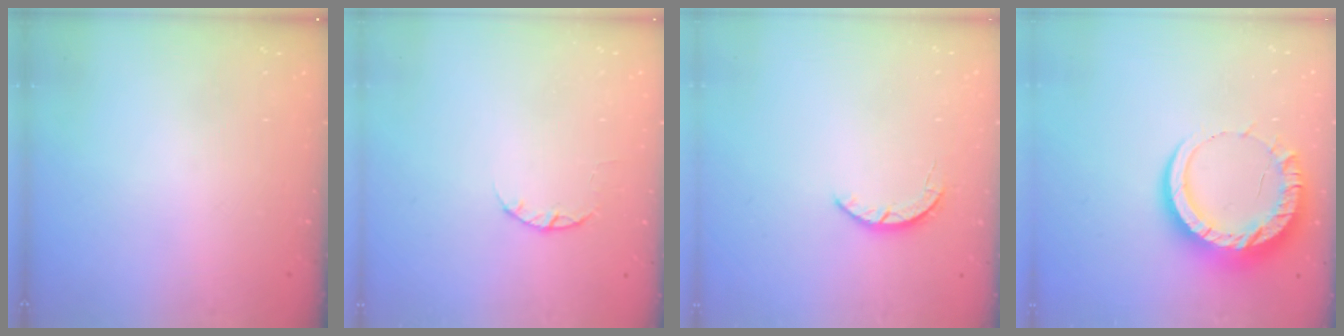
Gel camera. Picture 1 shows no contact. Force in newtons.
{"total": 2.4, "press": 2.4, "slide": 0.4}
{"total": 2.2, "press": 2.2, "slide": 0.4}
{"total": 14.8, "press": 14.8, "slide": 0.8}